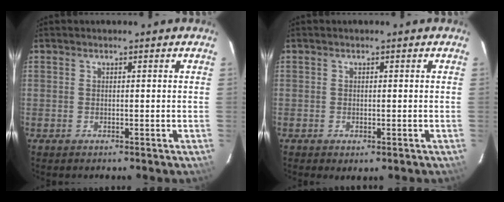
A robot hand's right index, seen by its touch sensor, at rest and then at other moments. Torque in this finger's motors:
{"motor_torque": [0.63, -0.75, 0.10, 0.00]}